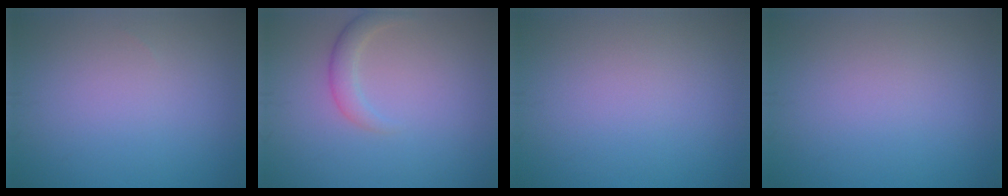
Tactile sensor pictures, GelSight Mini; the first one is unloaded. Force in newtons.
{"total": 2.0, "press": 2.0, "slide": 0.1}
{"total": 0.0}
{"total": 0.0}